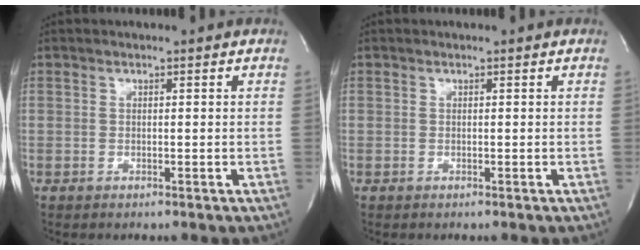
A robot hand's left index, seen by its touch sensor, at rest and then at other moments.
{"total": 0.0}